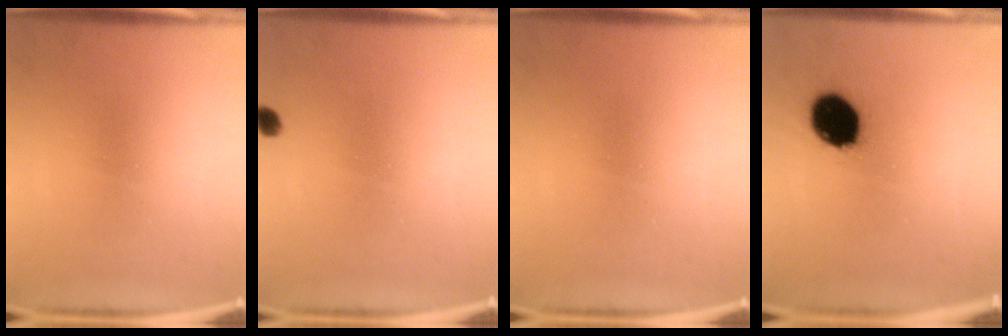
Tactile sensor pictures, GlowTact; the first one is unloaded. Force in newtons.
{"total": 1.4}
{"total": 0.0}
{"total": 12.9}